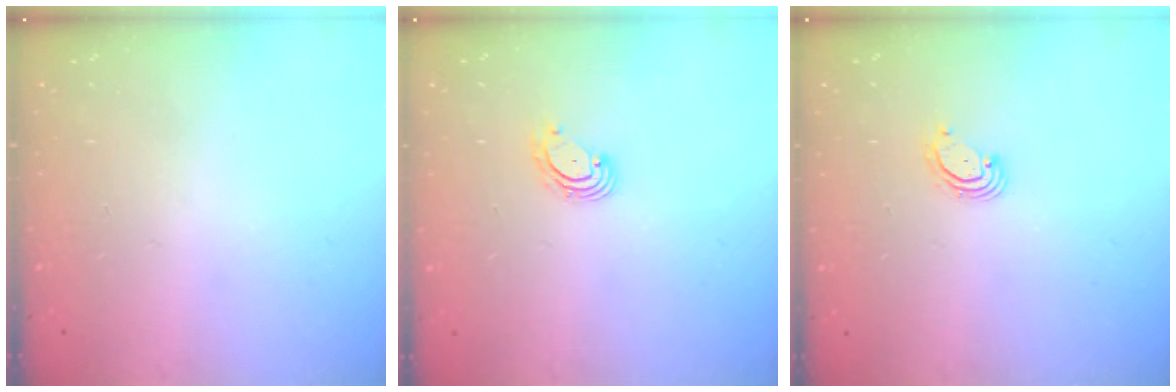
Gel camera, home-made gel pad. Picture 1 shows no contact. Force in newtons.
{"total": 3.7, "press": 3.7, "slide": 0.4}
{"total": 3.0, "press": 3.0, "slide": 0.3}